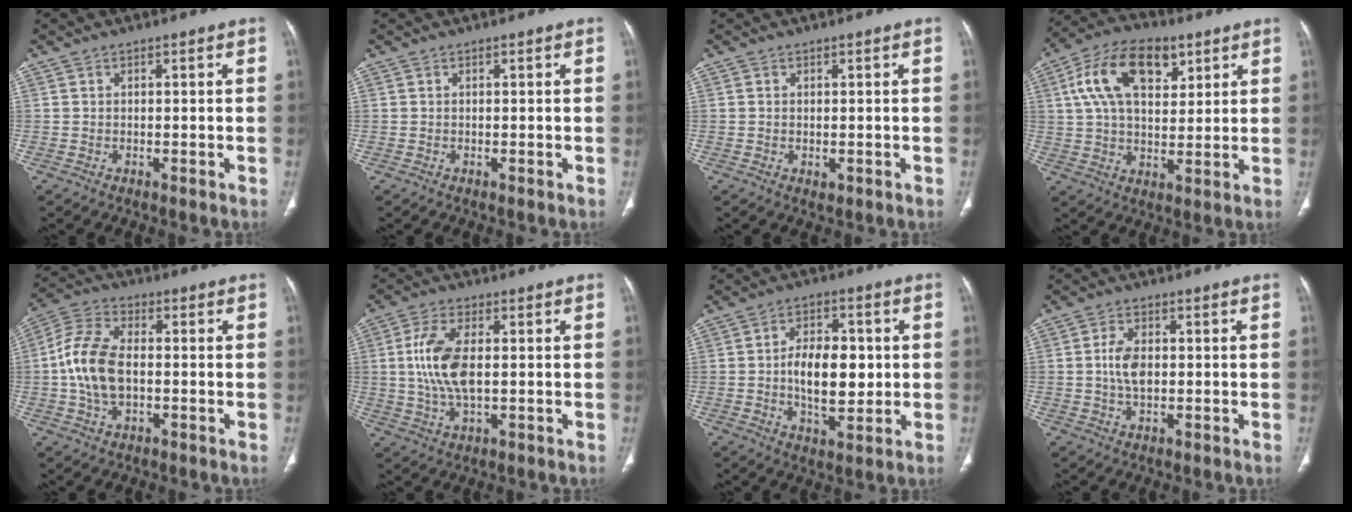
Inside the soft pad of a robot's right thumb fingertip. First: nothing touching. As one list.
[{"total": 0.0}, {"total": 1.1, "force": [-0.1, 0.8, 0.7], "torque": [-0.013, -0.003, 0.002]}, {"total": 16.0, "force": [6.3, 9.0, 11.6], "torque": [-0.185, -0.002, 0.108]}, {"total": 11.6, "force": [-0.7, 6.6, 9.5], "torque": [-0.196, 0.022, -0.017]}, {"total": 10.2, "force": [0.8, 4.7, 9.0], "torque": [-0.193, 0.000, 0.018]}, {"total": 11.0, "force": [0.0, 6.1, 9.2], "torque": [-0.122, 0.003, 0.002]}, {"total": 5.1, "force": [0.1, 3.0, 4.1], "torque": [-0.081, 0.005, 0.001]}]